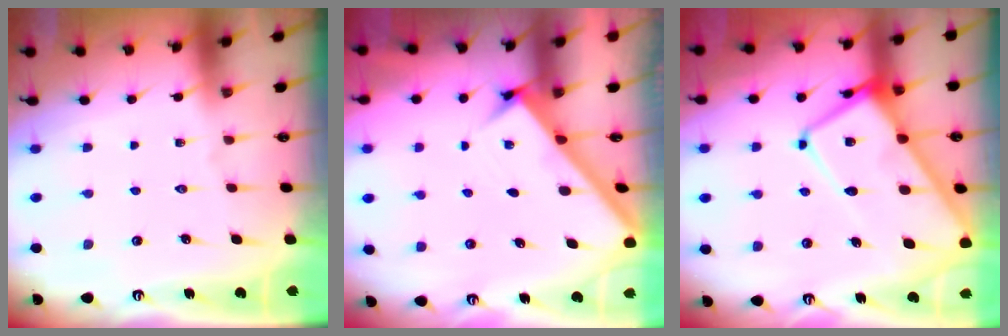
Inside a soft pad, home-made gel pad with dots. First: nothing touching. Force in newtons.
{"total": 2.4, "press": 2.4, "slide": 0.3}
{"total": 16.9, "press": 16.8, "slide": 1.8}